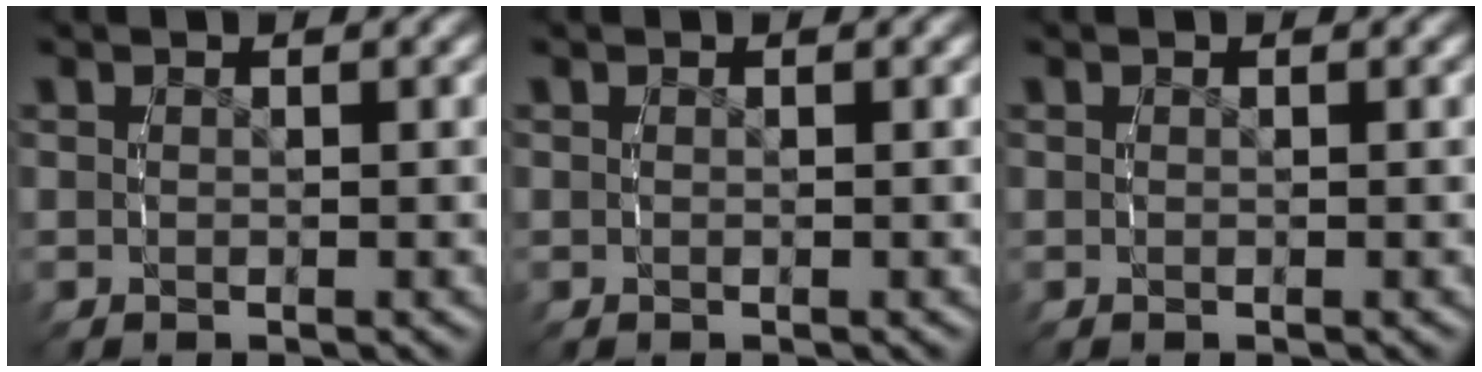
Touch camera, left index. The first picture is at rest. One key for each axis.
{"total": 0.0}
{"total": 0.0}